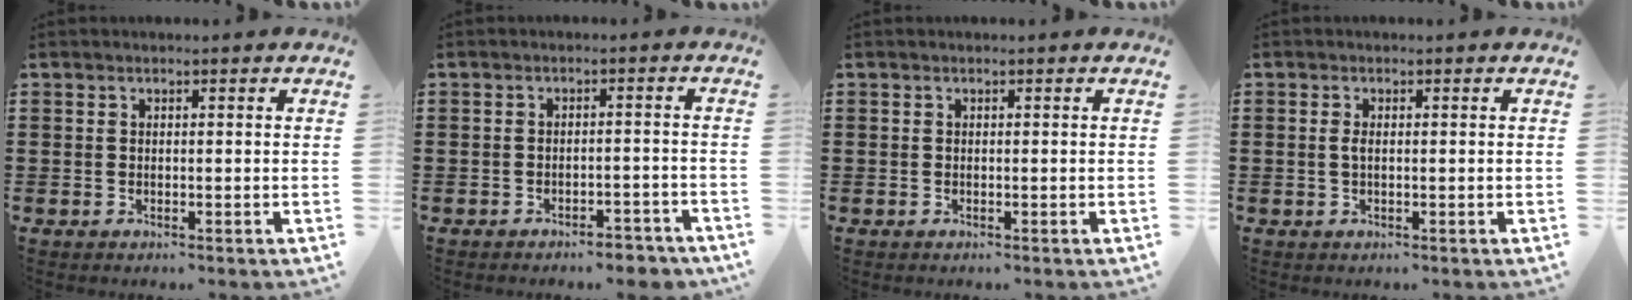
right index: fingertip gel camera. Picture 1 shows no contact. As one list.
[{"total": 3.0, "force": [-2.9, 0.3, 0.8], "torque": [-0.017, 0.002, -0.058]}, {"total": 0.0}, {"total": 1.3, "force": [0.0, 0.4, 1.2], "torque": [-0.024, 0.002, -0.001]}]